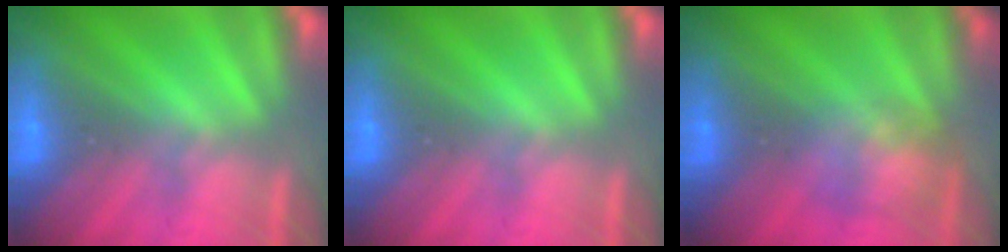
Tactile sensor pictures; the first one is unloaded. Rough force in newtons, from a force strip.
{"total": 0.0}
{"total": 2.3}